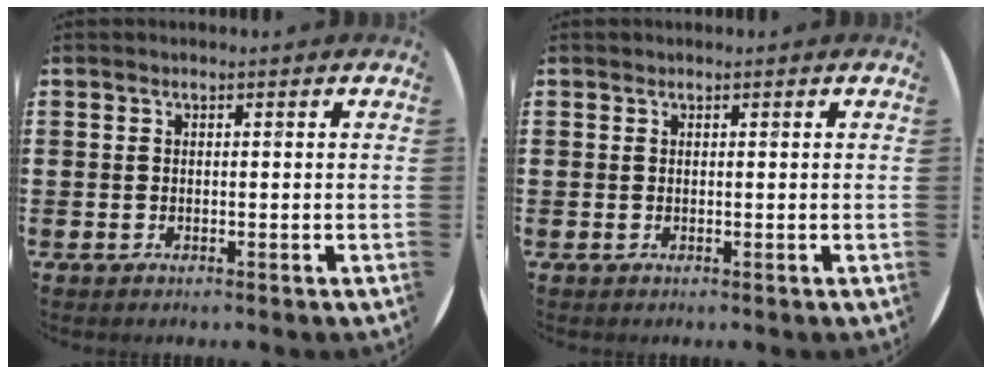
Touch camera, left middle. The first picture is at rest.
{"total": 0.0}